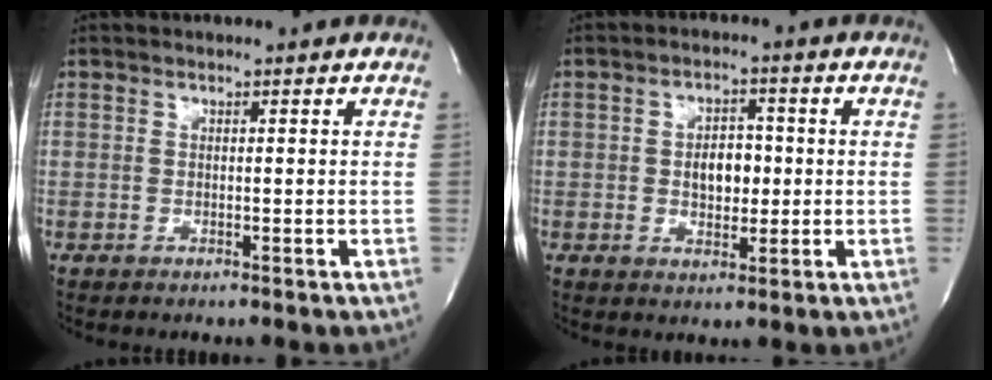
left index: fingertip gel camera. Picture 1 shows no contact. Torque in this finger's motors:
{"motor_torque": [0.35, -0.01, 0.28, 0.06]}